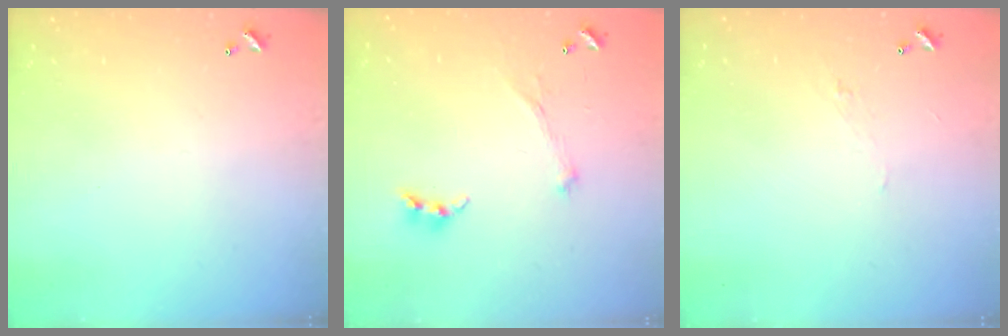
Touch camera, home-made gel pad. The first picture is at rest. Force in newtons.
{"total": 2.1, "press": 2.0, "slide": 0.7}
{"total": 2.0, "press": 1.9, "slide": 0.5}